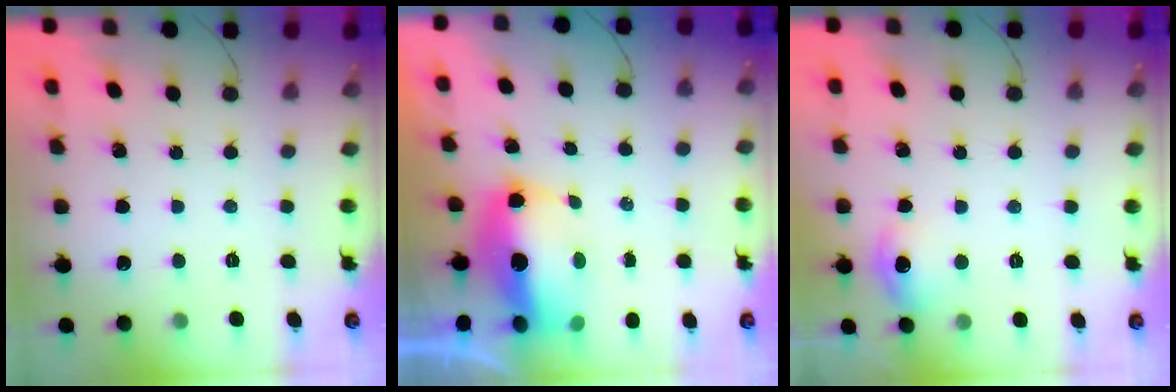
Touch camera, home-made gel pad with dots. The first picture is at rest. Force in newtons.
{"total": 12.4, "press": 12.4, "slide": 1.3}
{"total": 6.4, "press": 6.1, "slide": 1.9}